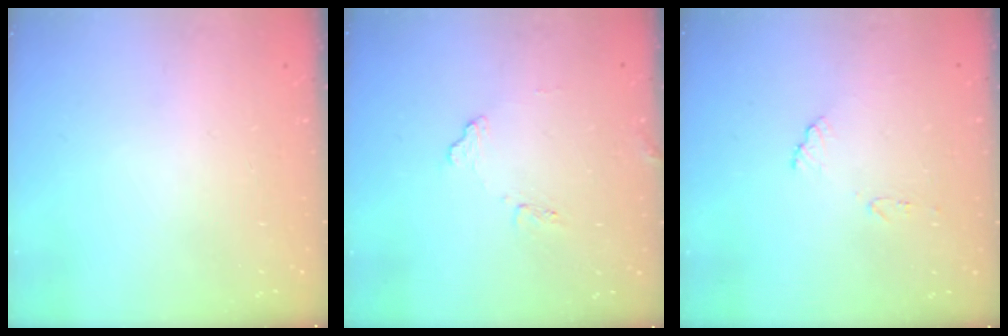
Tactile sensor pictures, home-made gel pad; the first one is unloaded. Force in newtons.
{"total": 7.9, "press": 7.9, "slide": 0.4}
{"total": 6.9, "press": 6.9, "slide": 0.4}